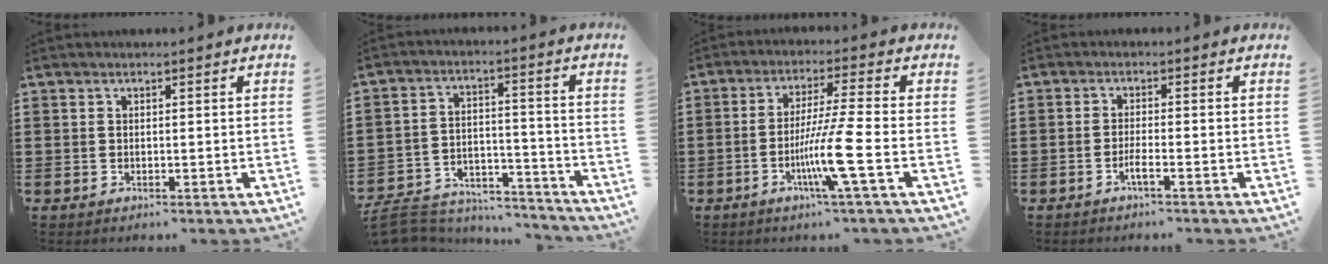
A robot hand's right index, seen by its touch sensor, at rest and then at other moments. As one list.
[{"total": 7.9, "force": [-7.5, 1.8, 1.6], "torque": [-0.036, 0.013, -0.147]}, {"total": 9.4, "force": [-3.3, -0.5, 8.8], "torque": [-0.166, -0.017, -0.065]}, {"total": 2.2, "force": [-1.4, 0.0, 1.7], "torque": [-0.029, -0.002, -0.025]}]